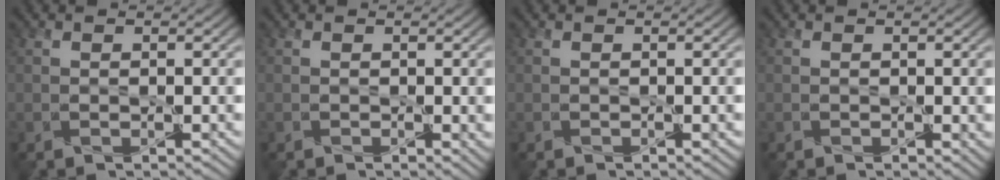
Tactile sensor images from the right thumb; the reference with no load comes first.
{"total": 0.6, "force": [0.2, 0.5, 0.4], "torque": [-0.004, -0.001, 0.003]}
{"total": 0.0}
{"total": 0.5, "force": [0.2, 0.4, 0.3], "torque": [-0.003, 0.000, 0.004]}